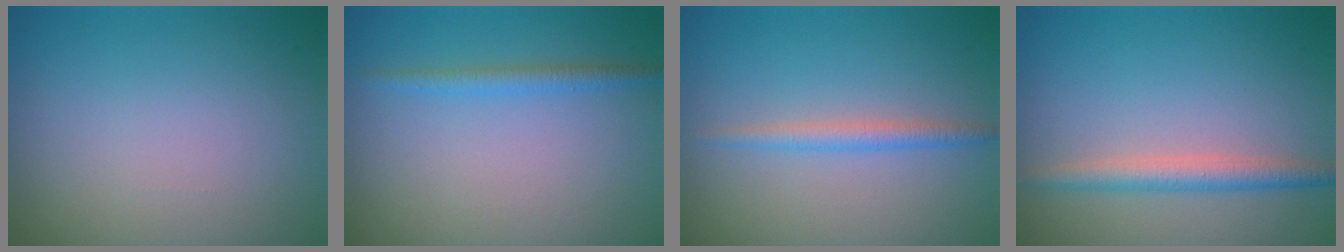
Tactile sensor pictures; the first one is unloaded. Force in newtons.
{"total": 1.6, "press": 1.6, "slide": 0.1}
{"total": 1.7, "press": 1.7, "slide": 0.1}
{"total": 2.5, "press": 2.5, "slide": 0.1}